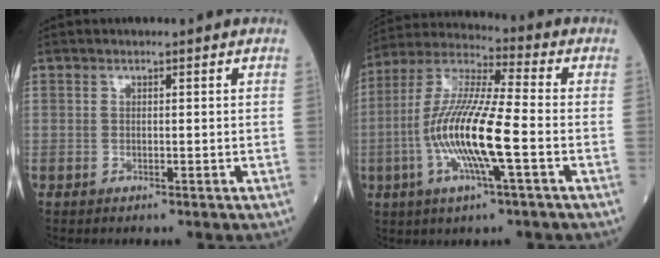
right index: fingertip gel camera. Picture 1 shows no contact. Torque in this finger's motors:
{"motor_torque": [1.30, -0.83, 0.42, 0.21]}